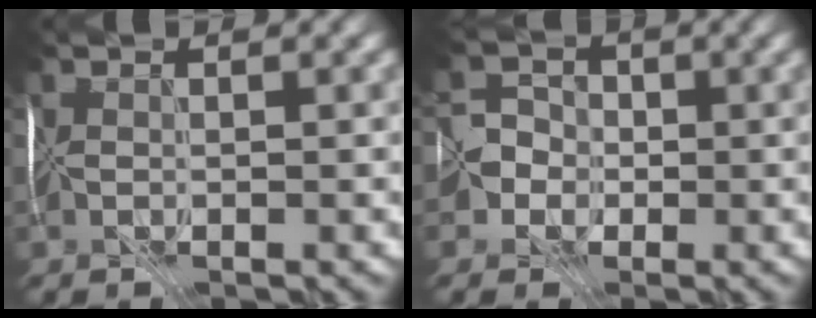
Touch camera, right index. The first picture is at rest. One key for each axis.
{"total": 2.9, "fx": -1.3, "fy": 2.5, "fz": -0.2, "tx": 0.037, "ty": 0.005, "tz": -0.029}